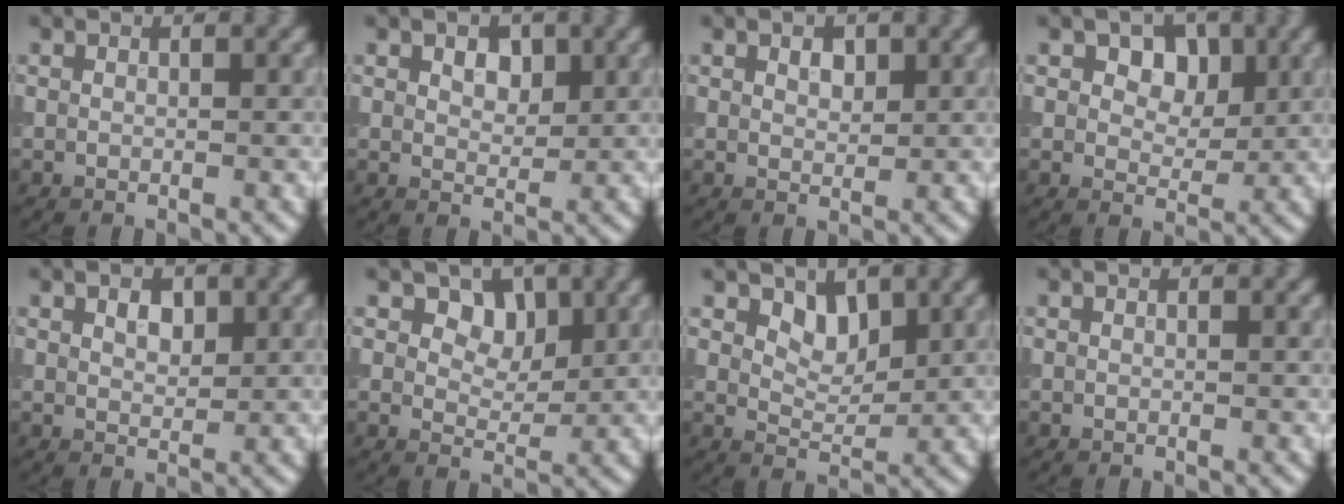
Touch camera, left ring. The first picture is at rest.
{"total": 2.1, "force": [1.0, 1.3, 1.3], "torque": [-0.021, 0.000, 0.017]}
{"total": 1.4, "force": [0.7, 0.8, 0.8], "torque": [-0.012, 0.001, 0.014]}
{"total": 3.9, "force": [1.5, 2.7, 2.4], "torque": [-0.032, 0.001, 0.008]}
{"total": 1.7, "force": [0.9, 1.0, 1.1], "torque": [-0.017, 0.001, 0.016]}
{"total": 3.9, "force": [2.0, 2.6, 2.1], "torque": [-0.032, -0.014, 0.031]}
{"total": 2.6, "force": [1.6, 1.5, 1.3], "torque": [-0.023, -0.011, 0.024]}
{"total": 0.0}